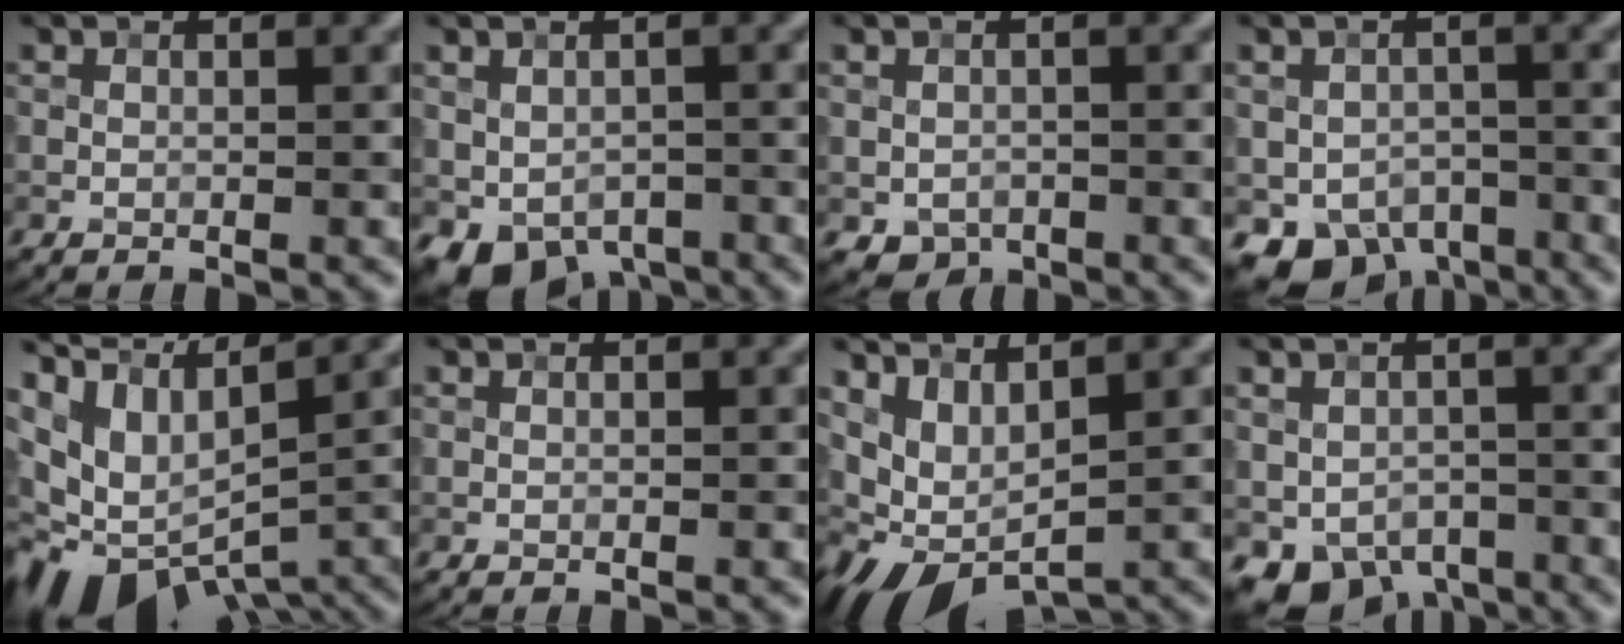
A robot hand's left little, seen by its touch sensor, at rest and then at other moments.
{"total": 4.8, "force": [-2.1, 3.5, 2.6], "torque": [-0.043, -0.014, -0.025]}
{"total": 1.6, "force": [-0.6, 1.4, 0.6], "torque": [-0.012, -0.006, -0.007]}
{"total": 6.1, "force": [-3.5, 4.3, 2.6], "torque": [-0.043, -0.022, -0.053]}
{"total": 9.1, "force": [0.4, 5.7, 7.1], "torque": [-0.126, 0.005, 0.016]}
{"total": 0.0}
{"total": 5.2, "force": [-0.2, 2.8, 4.4], "torque": [-0.098, -0.013, 0.008]}
{"total": 5.3, "force": [-2.8, 3.8, 2.4], "torque": [-0.037, -0.018, -0.038]}